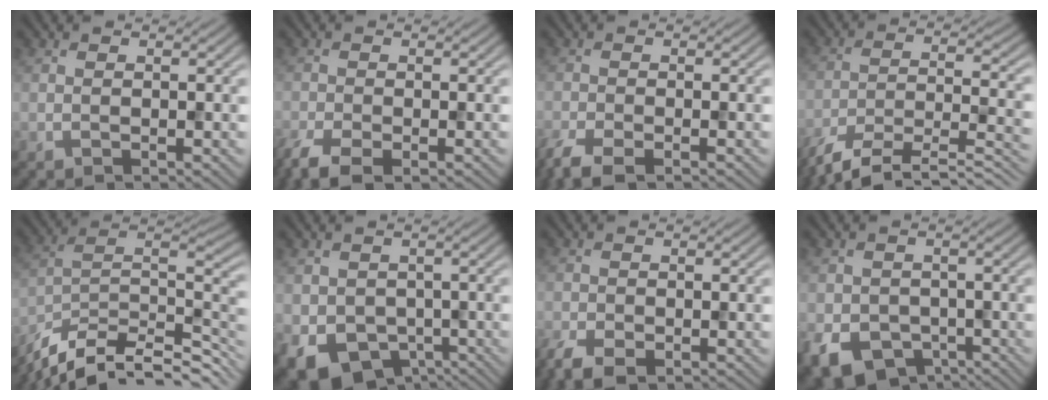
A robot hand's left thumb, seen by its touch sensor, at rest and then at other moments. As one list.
[{"total": 4.6, "force": [-3.2, 1.8, 2.7], "torque": [-0.060, -0.018, -0.067]}, {"total": 4.0, "force": [-3.1, 1.0, 2.3], "torque": [-0.048, -0.014, -0.065]}, {"total": 11.4, "force": [-9.2, 2.7, 6.3], "torque": [-0.122, -0.011, -0.151]}, {"total": 12.5, "force": [-9.0, 3.8, 7.7], "torque": [-0.154, 0.007, -0.167]}, {"total": 7.6, "force": [-2.6, 6.0, 3.8], "torque": [-0.087, -0.038, -0.037]}, {"total": 4.2, "force": [-2.9, 1.9, 2.3], "torque": [-0.052, -0.017, -0.058]}, {"total": 7.6, "force": [-3.6, 5.9, 3.2], "torque": [-0.078, -0.035, -0.061]}]